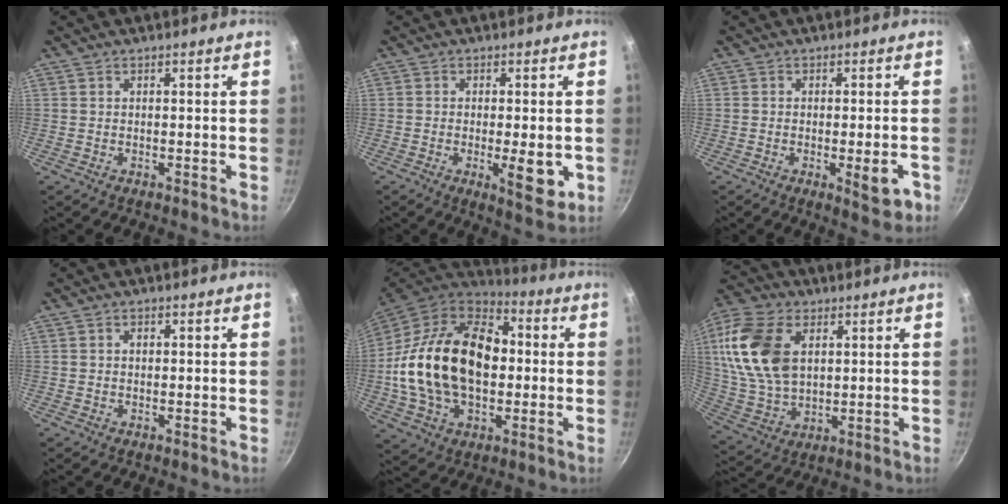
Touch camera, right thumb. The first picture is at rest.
{"total": 7.3, "force": [-1.4, 2.4, 6.8], "torque": [-0.092, -0.010, -0.016]}
{"total": 6.2, "force": [-2.1, 2.0, 5.4], "torque": [-0.056, 0.003, -0.025]}
{"total": 0.9, "force": [0.1, 0.7, 0.6], "torque": [-0.007, 0.004, 0.001]}
{"total": 25.9, "force": [0.3, 17.2, 19.4], "torque": [-0.326, 0.036, 0.004]}
{"total": 19.0, "force": [4.9, 12.3, 13.7], "torque": [-0.265, -0.006, 0.099]}